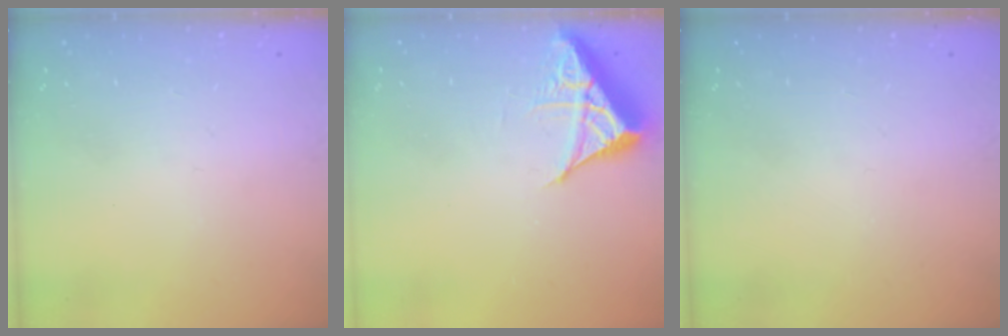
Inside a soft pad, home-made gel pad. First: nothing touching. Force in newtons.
{"total": 6.9, "press": 6.8, "slide": 0.6}
{"total": 0.0}